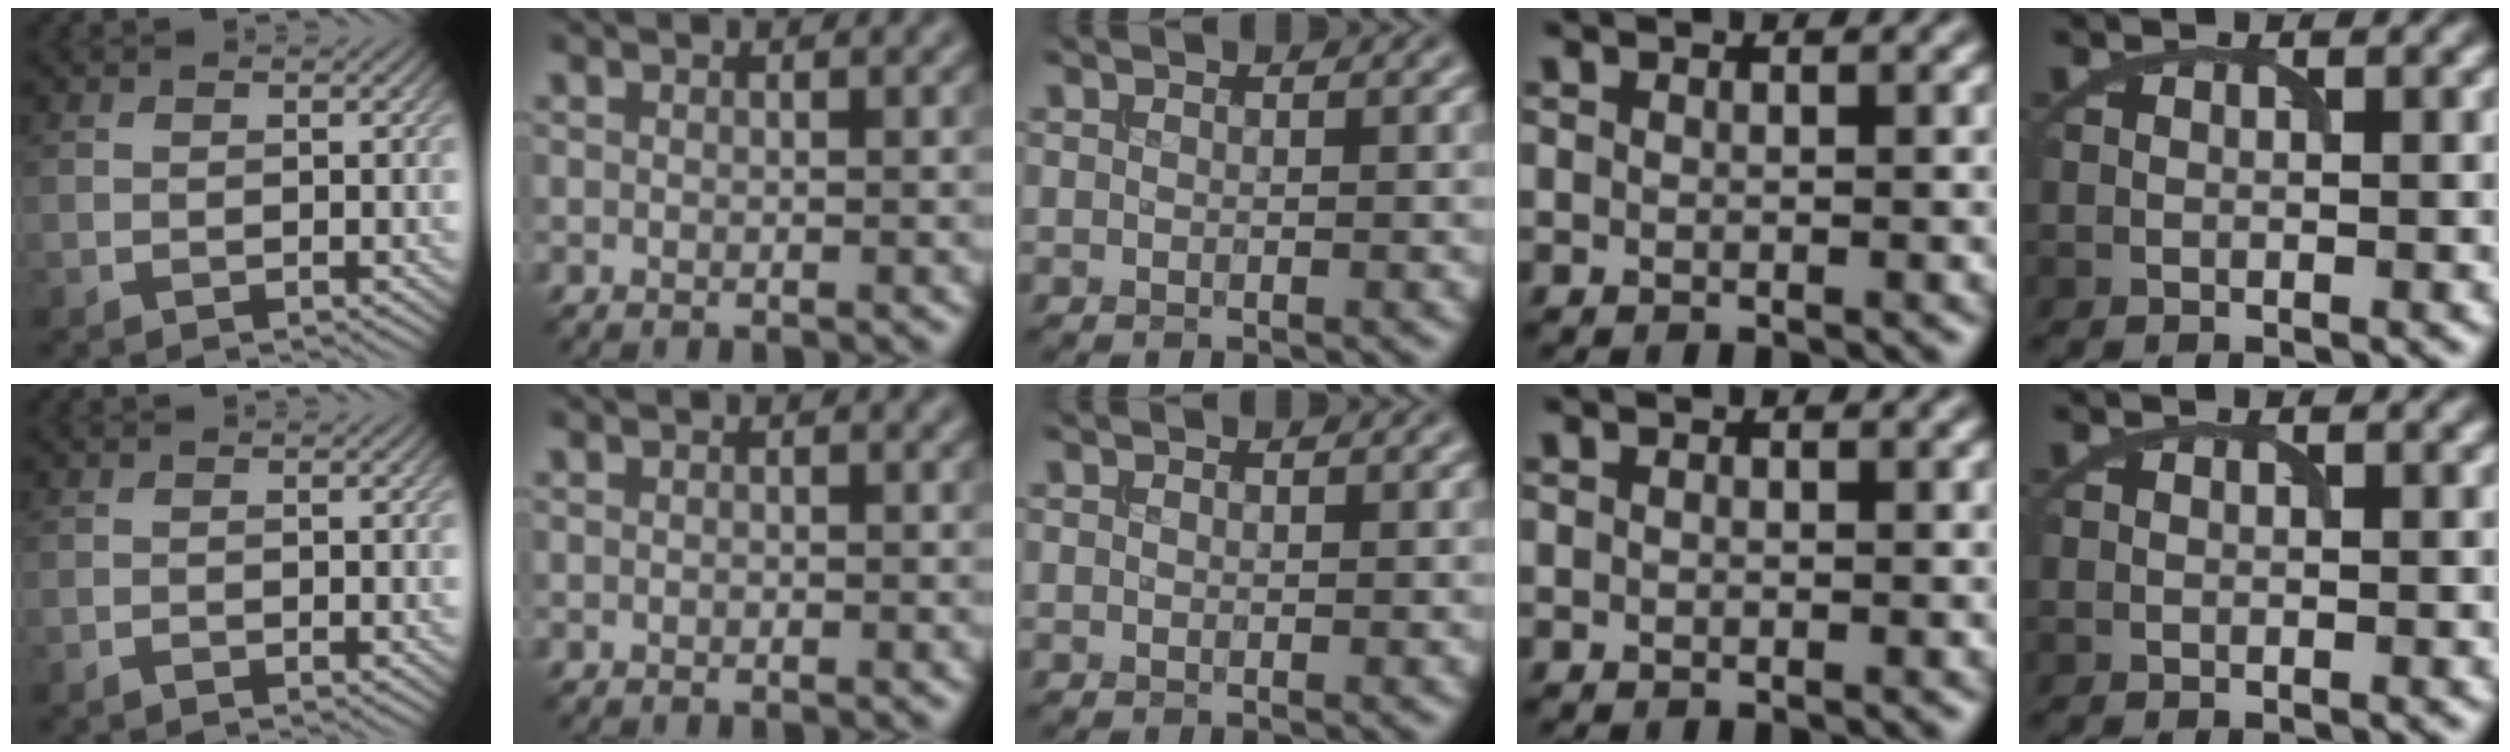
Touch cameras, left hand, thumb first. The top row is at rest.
{"thumb": {"total": 0.5, "force": [-0.5, 0.0, 0.2], "torque": [-0.003, 0.001, -0.010]}}